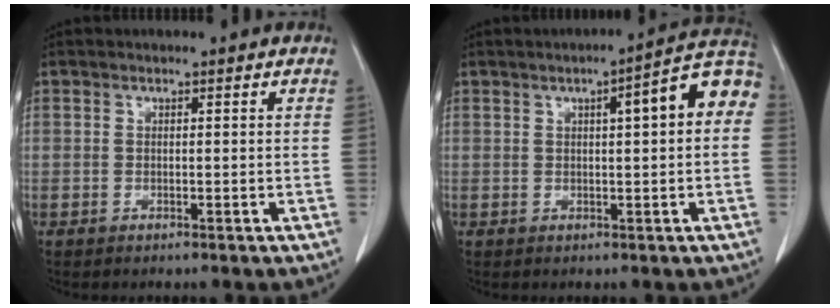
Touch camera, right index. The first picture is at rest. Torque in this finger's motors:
{"motor_torque": [0.27, 0.11, 0.14, 0.03]}